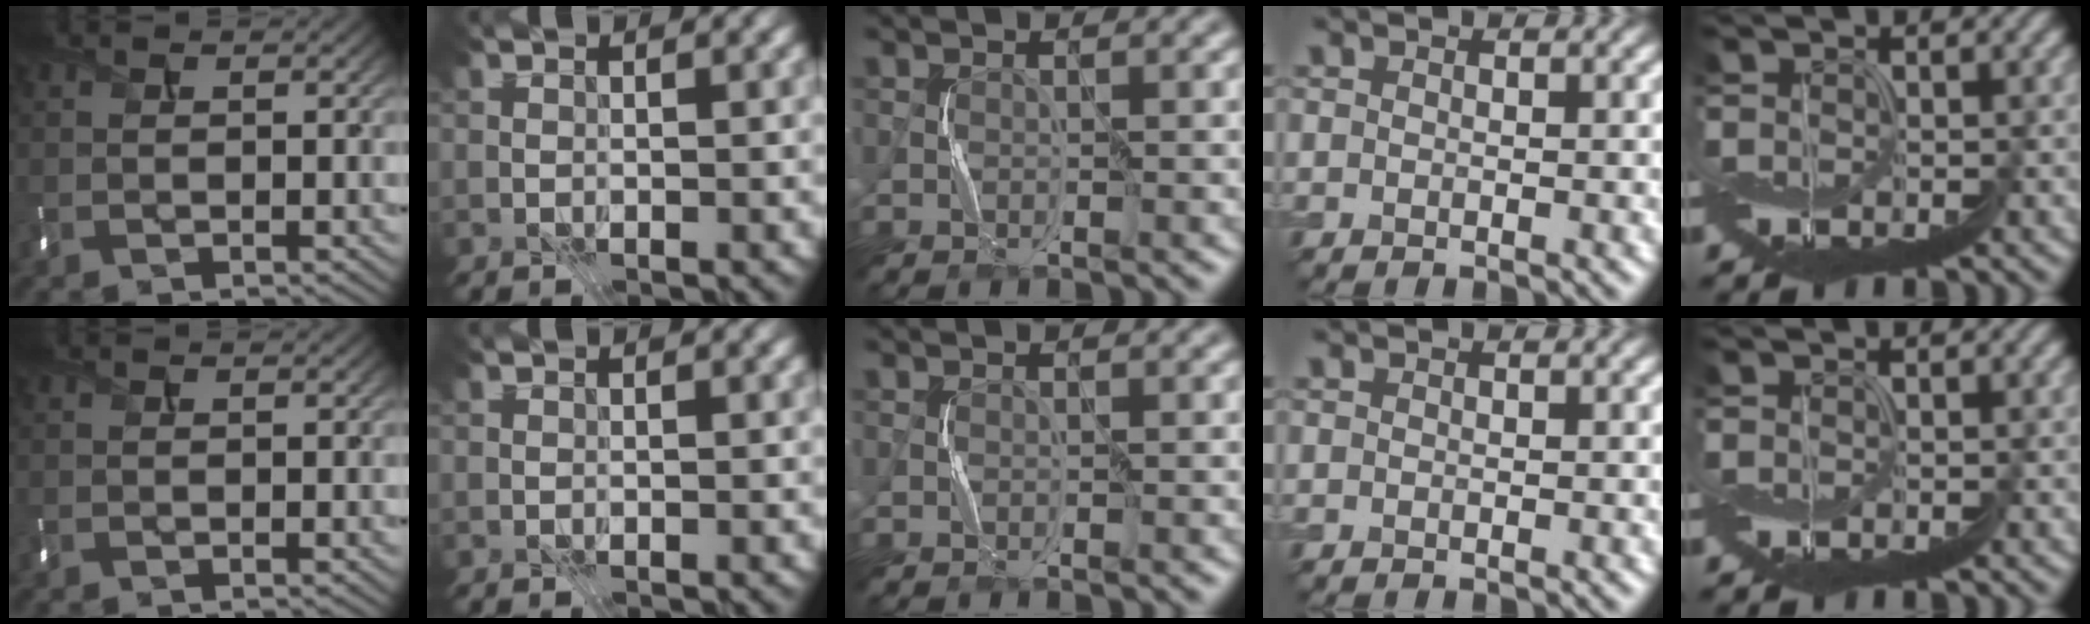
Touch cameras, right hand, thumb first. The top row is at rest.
{}